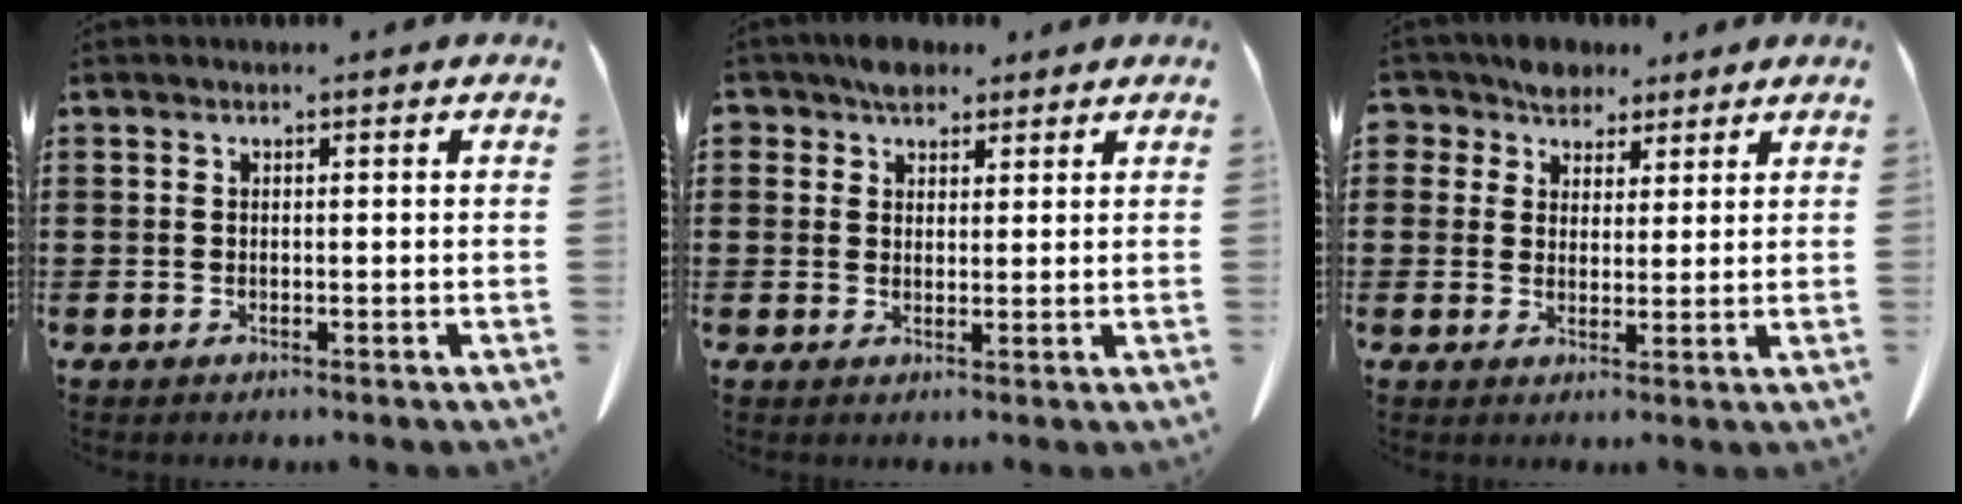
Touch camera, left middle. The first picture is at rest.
{"total": 3.7, "force": [2.9, 2.0, 1.1], "torque": [-0.023, 0.007, 0.054]}
{"total": 4.8, "force": [3.7, 2.9, 0.6], "torque": [-0.035, 0.004, 0.070]}